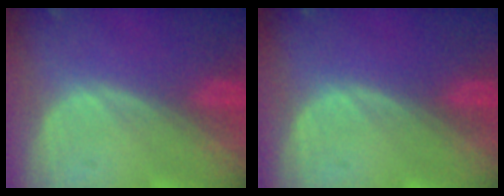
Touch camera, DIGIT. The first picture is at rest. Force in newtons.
{"total": 0.0}